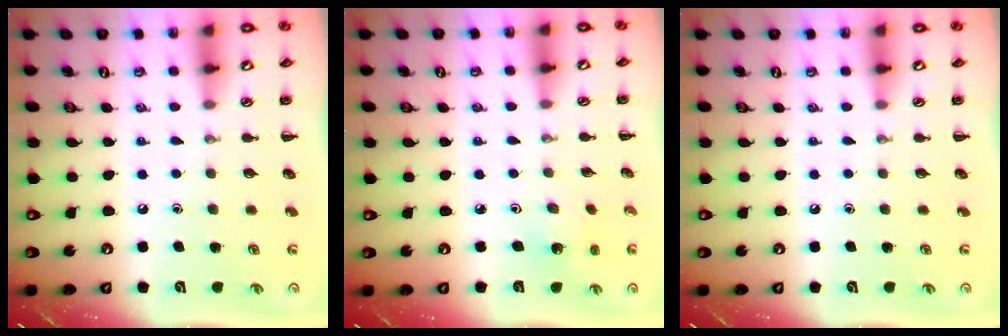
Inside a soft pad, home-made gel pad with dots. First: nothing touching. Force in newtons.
{"total": 1.7, "press": 1.5, "slide": 0.7}
{"total": 0.0}